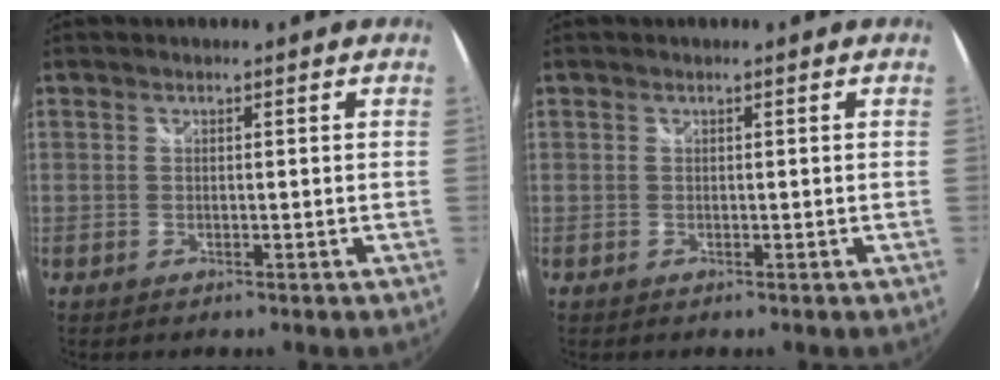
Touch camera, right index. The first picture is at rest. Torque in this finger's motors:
{"motor_torque": [-0.06, 0.02, -0.53, -0.11]}